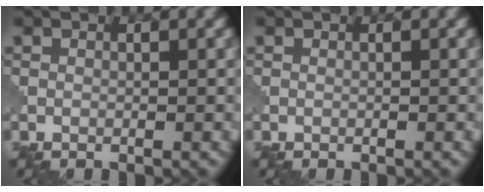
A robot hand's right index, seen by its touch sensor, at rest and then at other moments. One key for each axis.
{"total": 0.0}